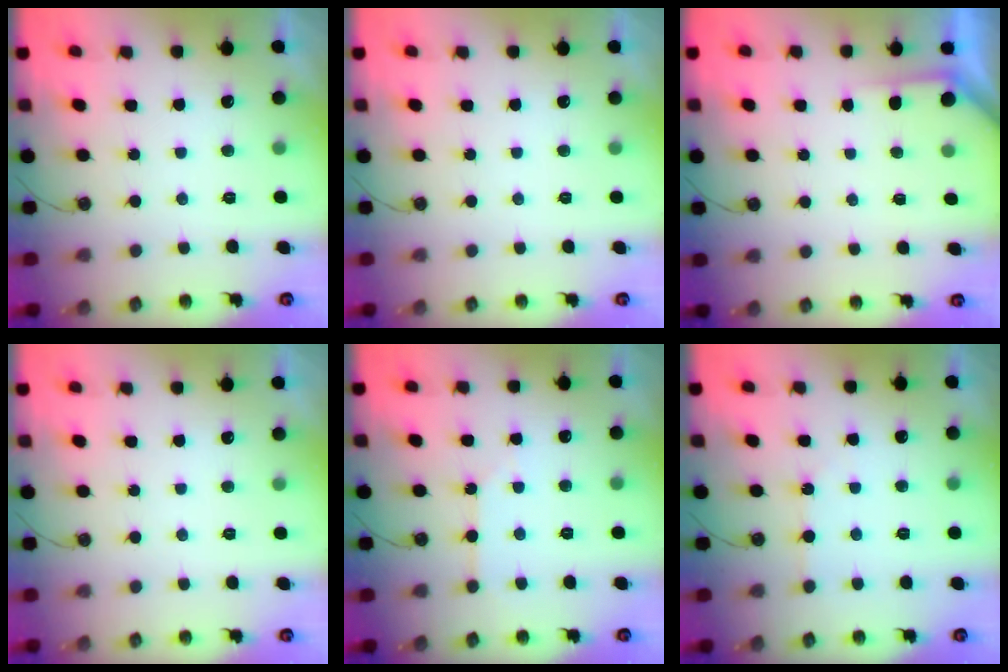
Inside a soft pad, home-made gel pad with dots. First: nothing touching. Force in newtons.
{"total": 0.0}
{"total": 2.7, "press": 2.7, "slide": 0.3}
{"total": 0.0}
{"total": 2.5, "press": 2.4, "slide": 0.4}
{"total": 1.8, "press": 1.8, "slide": 0.4}